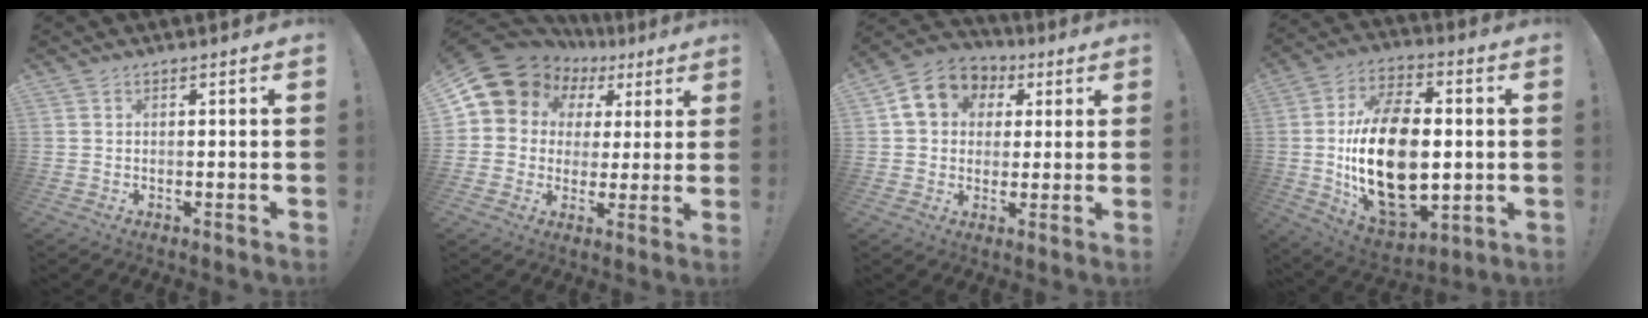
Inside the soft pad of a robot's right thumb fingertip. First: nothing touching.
{"total": 11.8, "force": [6.8, 8.8, 3.8], "torque": [-0.078, -0.045, 0.139]}
{"total": 12.0, "force": [3.9, 9.8, 5.7], "torque": [-0.083, -0.005, 0.081]}
{"total": 25.5, "force": [-1.1, 15.4, 20.2], "torque": [-0.389, -0.005, -0.011]}